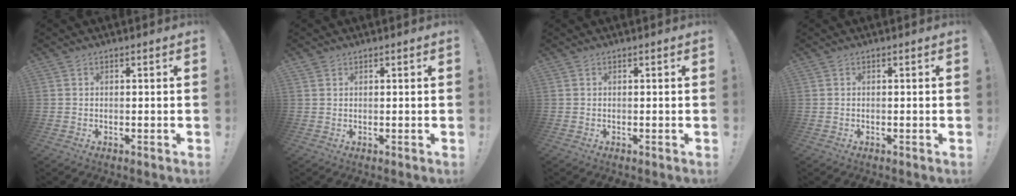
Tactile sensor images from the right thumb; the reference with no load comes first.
{"total": 1.1, "force": [0.7, 0.9, 0.0], "torque": [0.008, -0.005, 0.011]}
{"total": 0.0}
{"total": 0.0}